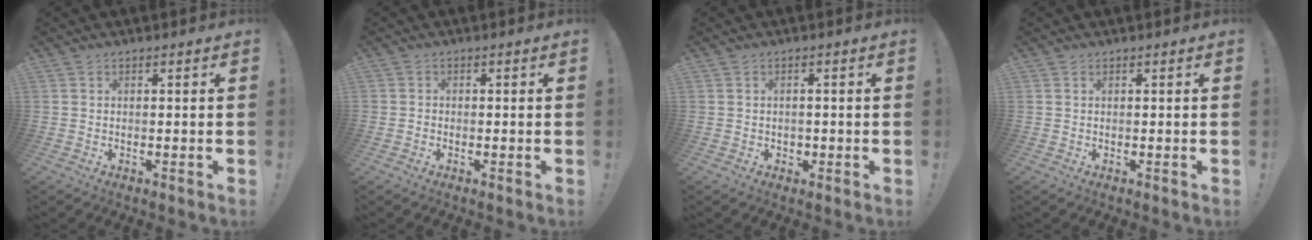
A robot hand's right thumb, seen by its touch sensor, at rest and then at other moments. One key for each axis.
{"total": 1.6, "fx": -0.7, "fy": 1.4, "fz": 0.3, "tx": -0.006, "ty": 0.008, "tz": -0.012}
{"total": 1.7, "fx": -0.2, "fy": 1.6, "fz": 0.5, "tx": -0.002, "ty": -0.003, "tz": -0.006}
{"total": 0.0}